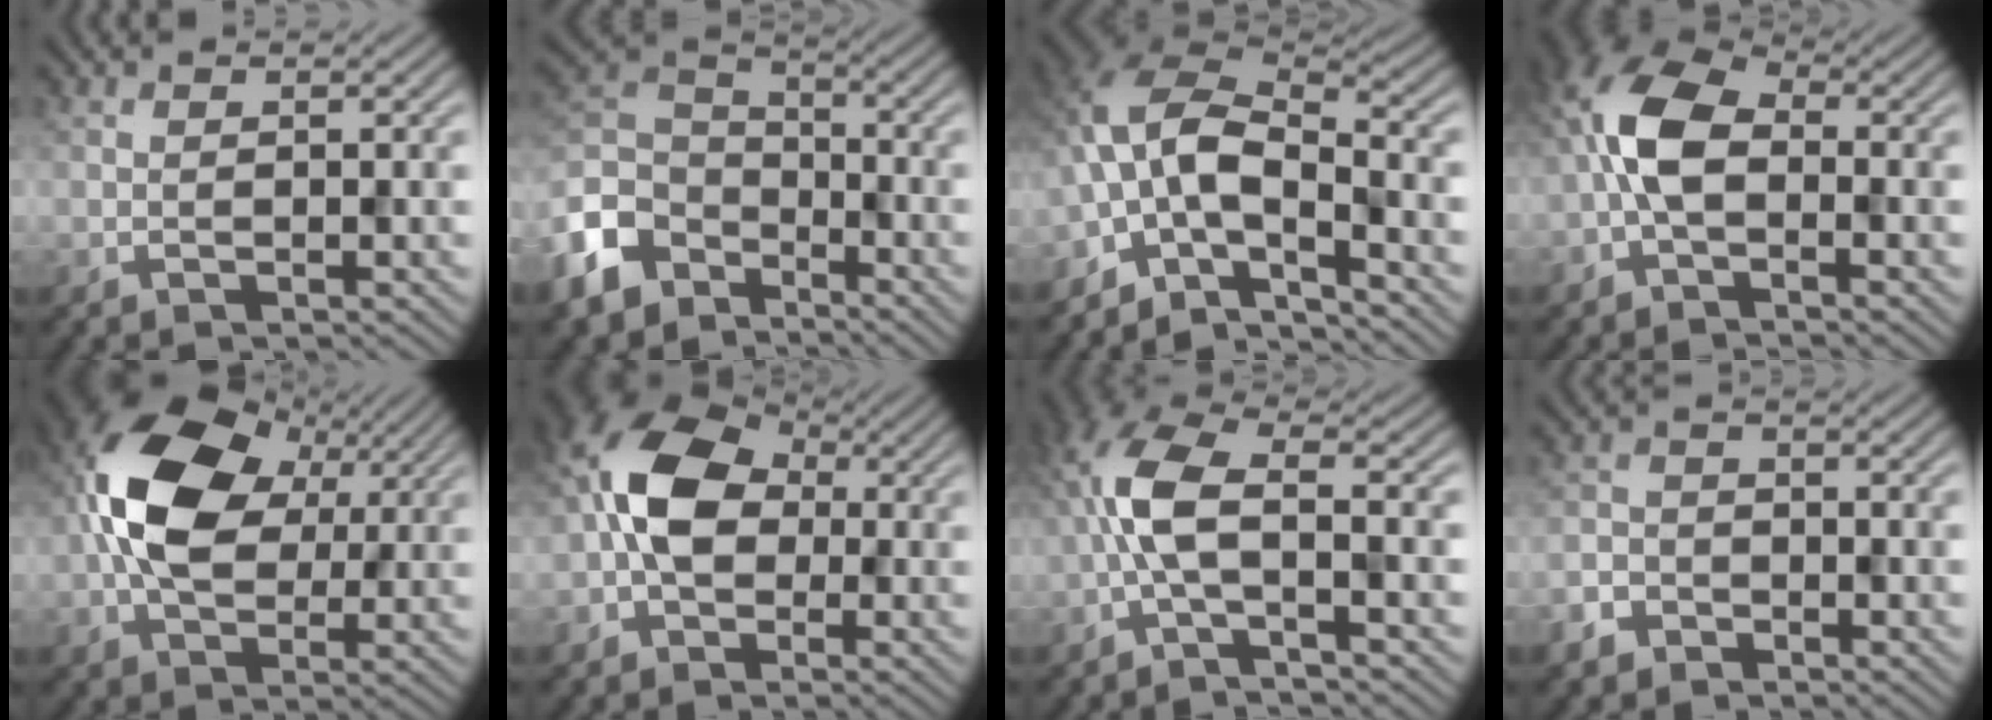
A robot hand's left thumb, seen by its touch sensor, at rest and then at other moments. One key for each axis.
{"total": 11.4, "fx": -7.2, "fy": 7.2, "fz": 4.9, "tx": -0.145, "ty": -0.013, "tz": -0.166}
{"total": 9.6, "fx": -4.8, "fy": 4.1, "fz": 7.2, "tx": -0.144, "ty": 0.001, "tz": -0.112}
{"total": 7.3, "fx": -1.1, "fy": 4.0, "fz": 6.0, "tx": -0.133, "ty": 0.019, "tz": -0.039}
{"total": 13.5, "fx": 2.8, "fy": 8.8, "fz": 9.9, "tx": -0.218, "ty": 0.011, "tz": 0.049}
{"total": 9.6, "fx": -0.4, "fy": 6.7, "fz": 6.8, "tx": -0.155, "ty": 0.019, "tz": -0.030}
{"total": 6.5, "fx": -1.8, "fy": 2.1, "fz": 5.8, "tx": -0.133, "ty": 0.014, "tz": -0.047}
{"total": 3.2, "fx": -2.5, "fy": 1.8, "fz": 0.8, "tx": -0.023, "ty": -0.004, "tz": -0.059}